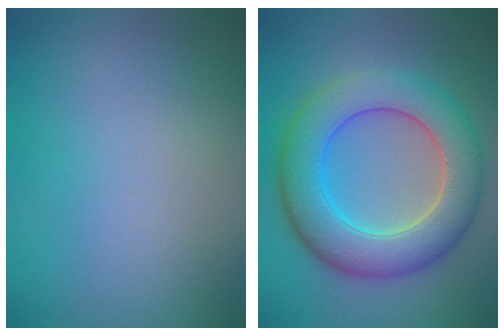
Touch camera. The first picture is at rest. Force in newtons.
{"total": 8.3, "press": 8.3, "slide": 0.4}